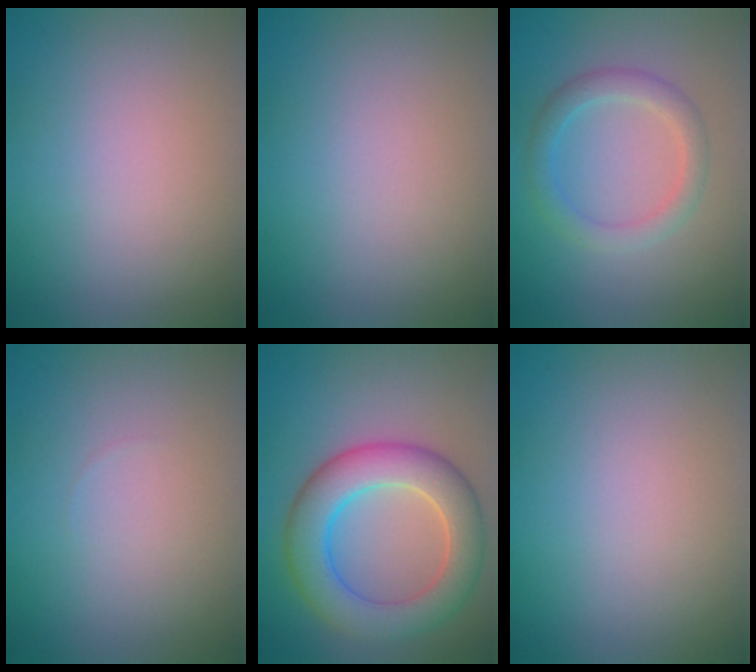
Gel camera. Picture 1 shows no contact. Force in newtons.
{"total": 0.0}
{"total": 2.7, "press": 2.7, "slide": 0.1}
{"total": 0.0}
{"total": 7.4, "press": 7.4, "slide": 0.1}
{"total": 0.0}